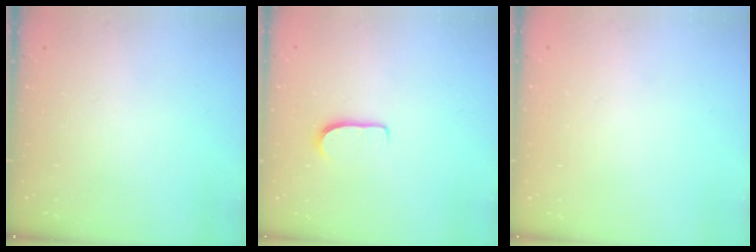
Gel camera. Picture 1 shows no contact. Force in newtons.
{"total": 5.8, "press": 5.7, "slide": 0.5}
{"total": 0.0}